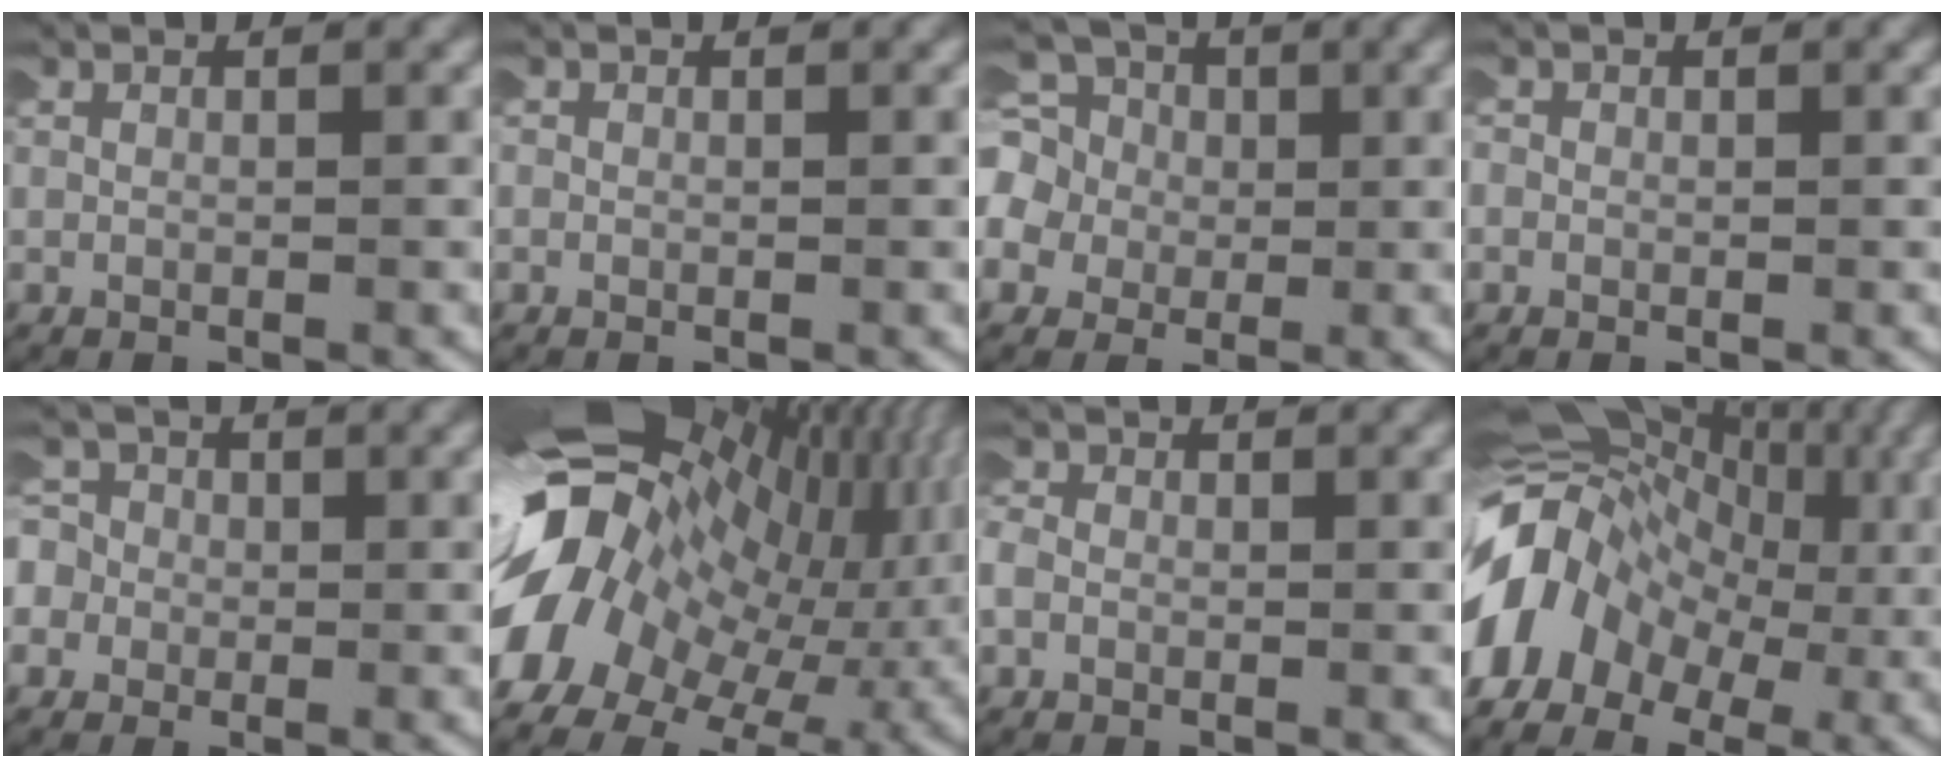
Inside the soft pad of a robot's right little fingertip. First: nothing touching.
{"total": 0.8, "force": [0.0, 0.8, 0.2], "torque": [-0.006, 0.000, -0.004]}
{"total": 10.1, "force": [0.4, 9.3, 3.9], "torque": [-0.128, -0.022, -0.006]}
{"total": 1.6, "force": [0.0, 1.5, 0.4], "torque": [-0.013, 0.003, -0.007]}
{"total": 6.3, "force": [0.2, 5.9, 2.3], "torque": [-0.073, -0.002, -0.012]}
{"total": 23.7, "force": [2.6, 17.6, 15.6], "torque": [-0.236, 0.013, 0.021]}
{"total": 2.6, "force": [0.1, 2.3, 1.2], "torque": [-0.037, 0.001, -0.004]}
{"total": 16.3, "force": [1.6, 13.5, 9.0], "torque": [-0.203, 0.001, 0.009]}